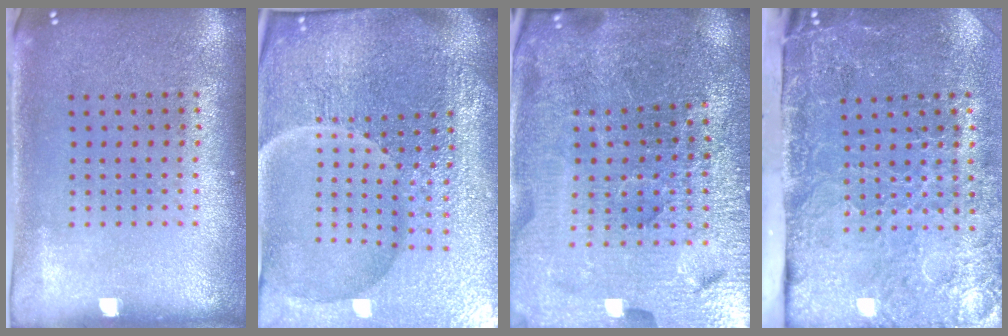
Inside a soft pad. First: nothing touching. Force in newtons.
{"total": 6.7, "press": 6.0, "slide": 3.0}
{"total": 5.2, "press": 4.9, "slide": 1.7}
{"total": 4.9, "press": 3.7, "slide": 3.3}